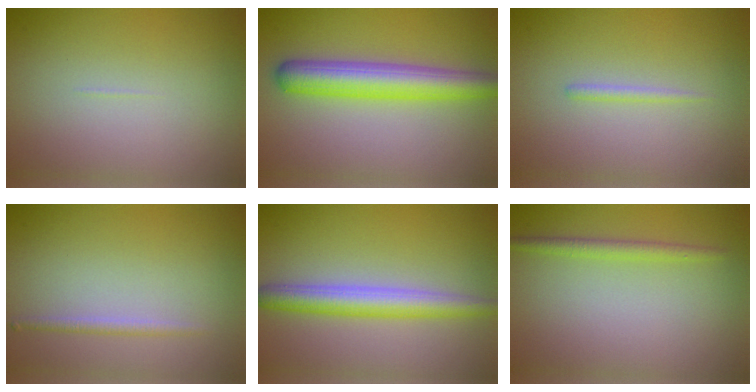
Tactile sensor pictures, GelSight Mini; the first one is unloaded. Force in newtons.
{"total": 5.9, "press": 5.9, "slide": 0.1}
{"total": 0.8, "press": 0.8, "slide": 0.1}
{"total": 1.1, "press": 1.1, "slide": 0.0}
{"total": 4.3, "press": 4.3, "slide": 0.0}
{"total": 1.6, "press": 1.6, "slide": 0.1}